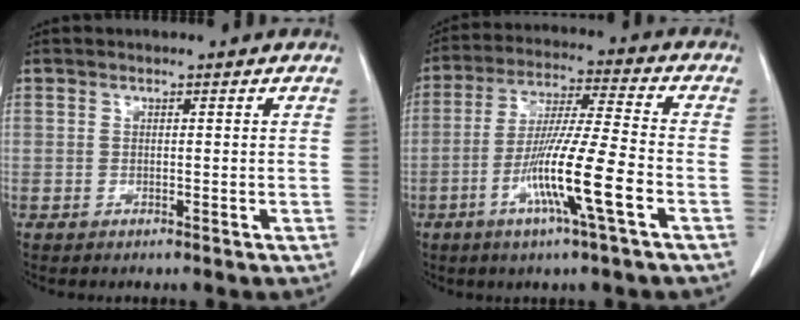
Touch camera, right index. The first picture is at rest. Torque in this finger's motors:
{"motor_torque": [1.47, -0.67, 0.76, 0.21]}